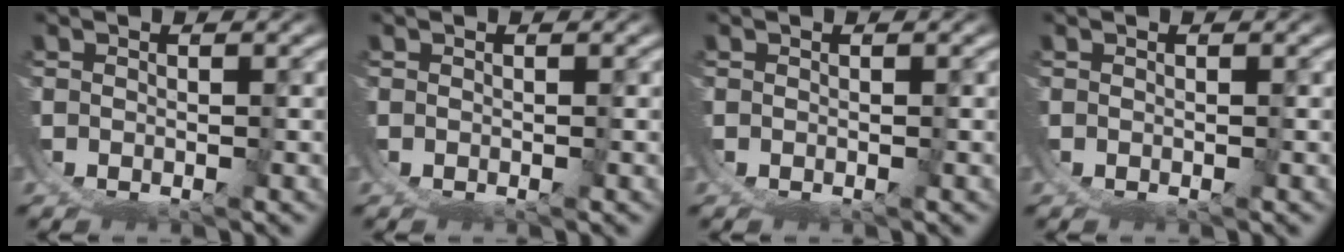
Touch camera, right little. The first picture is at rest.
{"total": 0.0}
{"total": 0.0}
{"total": 0.0}